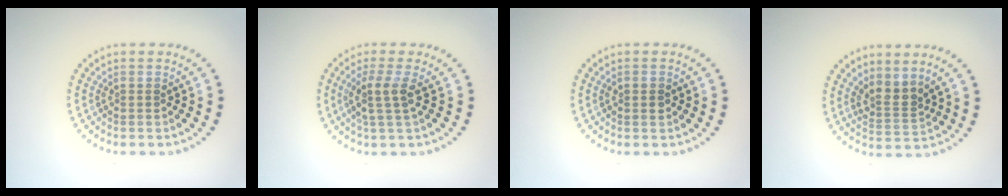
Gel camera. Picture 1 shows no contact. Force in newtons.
{"total": 2.6, "press": 2.0, "slide": 1.6}
{"total": 1.4, "press": 1.4, "slide": 0.2}
{"total": 2.5, "press": 1.8, "slide": 1.8}